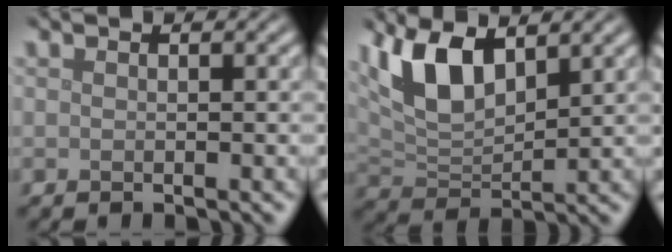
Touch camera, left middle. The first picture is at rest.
{"total": 7.0, "force": [3.4, 3.3, 5.2], "torque": [-0.108, 0.006, 0.061]}